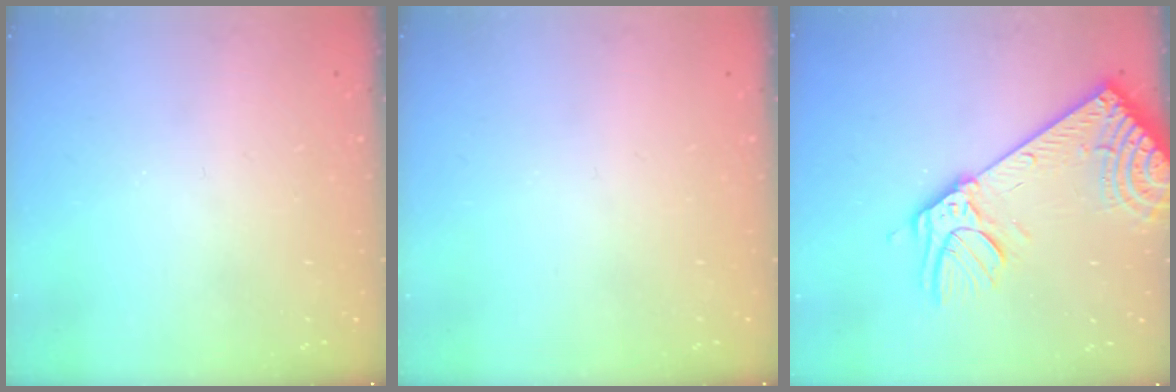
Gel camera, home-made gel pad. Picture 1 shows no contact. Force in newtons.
{"total": 0.0}
{"total": 19.5, "press": 19.0, "slide": 4.2}